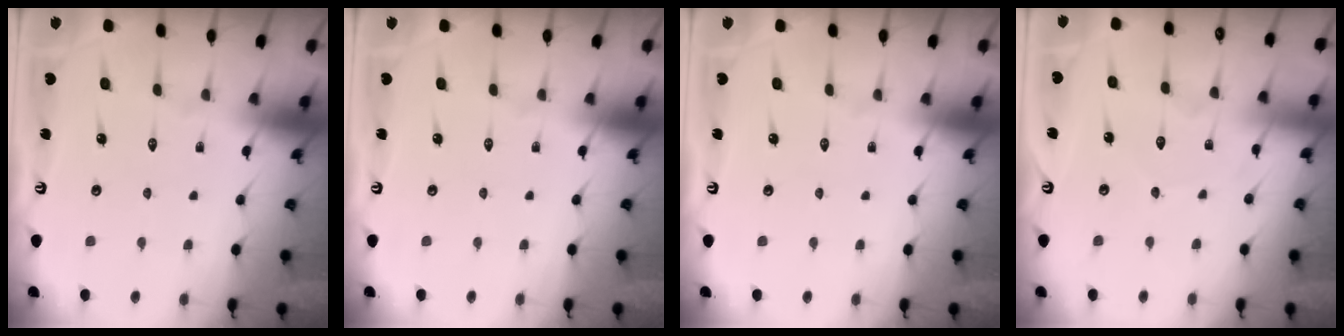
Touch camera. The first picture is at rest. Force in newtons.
{"total": 0.0}
{"total": 0.0}
{"total": 3.9, "press": 3.9, "slide": 0.4}